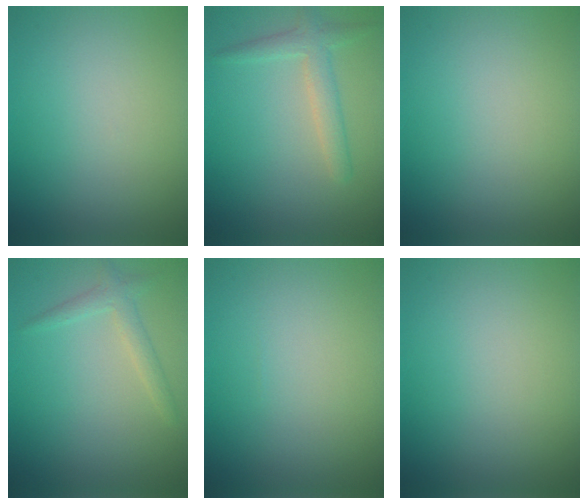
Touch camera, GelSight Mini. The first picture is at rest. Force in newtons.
{"total": 2.6, "press": 2.6, "slide": 0.1}
{"total": 0.0}
{"total": 1.8, "press": 1.8, "slide": 0.1}
{"total": 0.0}
{"total": 0.0}